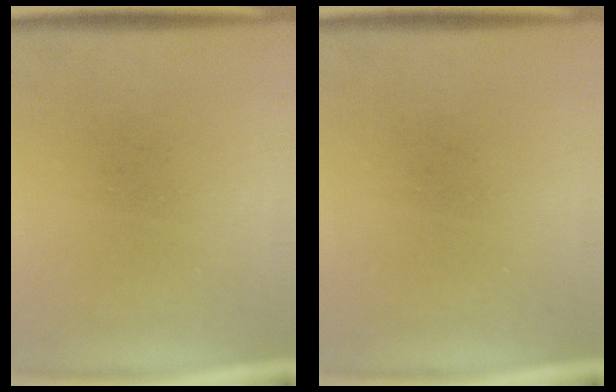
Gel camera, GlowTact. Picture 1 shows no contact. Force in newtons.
{"total": 0.0}